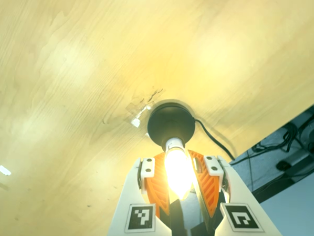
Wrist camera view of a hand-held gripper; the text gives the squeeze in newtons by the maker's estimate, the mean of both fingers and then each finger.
{"total": 14.7, "left": 13.7, "right": 15.7}